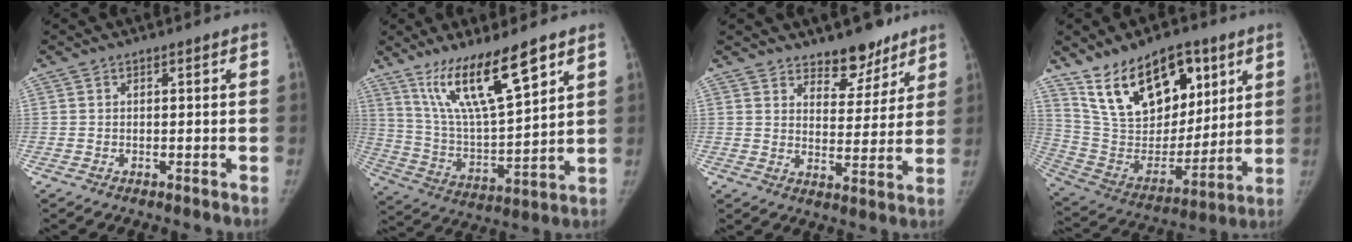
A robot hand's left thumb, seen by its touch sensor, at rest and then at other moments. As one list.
[{"total": 17.0, "force": [10.8, 3.7, 12.7], "torque": [-0.219, -0.056, 0.217]}, {"total": 9.1, "force": [7.1, 4.5, 3.4], "torque": [-0.008, -0.050, 0.112]}, {"total": 22.9, "force": [13.0, 12.6, 14.0], "torque": [-0.197, -0.048, 0.243]}]